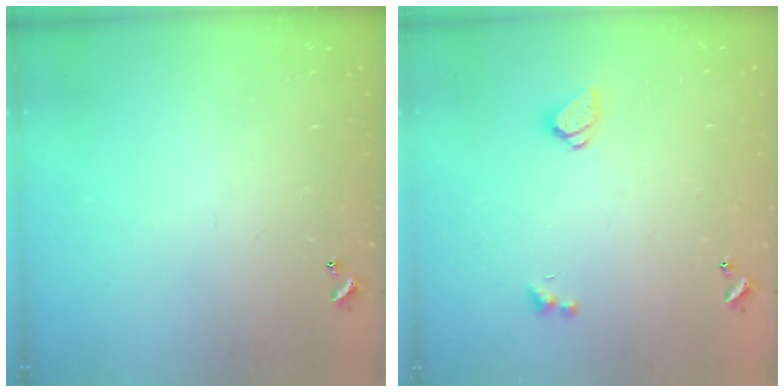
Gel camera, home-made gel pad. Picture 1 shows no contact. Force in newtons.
{"total": 1.5, "press": 1.4, "slide": 0.5}